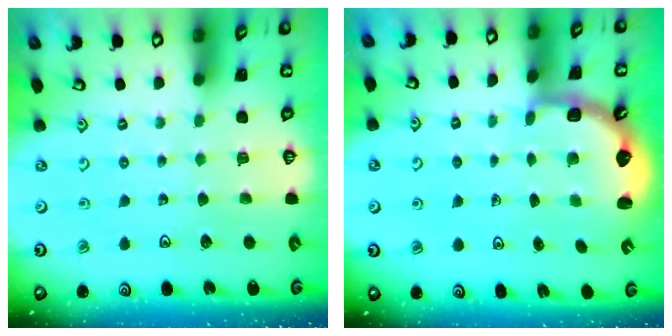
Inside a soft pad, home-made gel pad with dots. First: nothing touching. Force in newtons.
{"total": 2.5, "press": 2.1, "slide": 1.3}